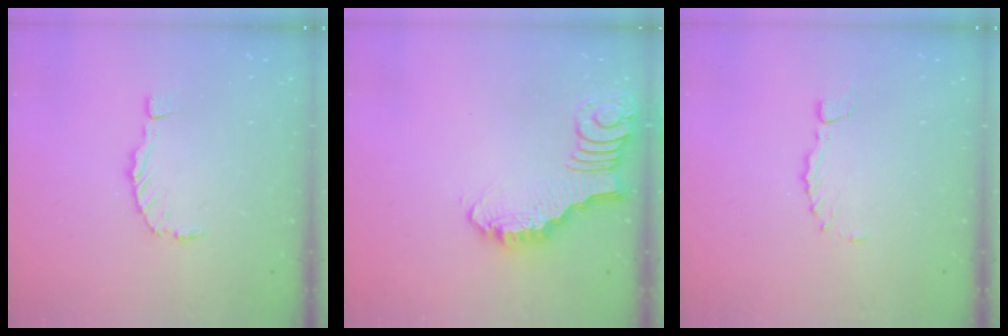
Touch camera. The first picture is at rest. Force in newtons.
{"total": 2.9, "press": 2.9, "slide": 0.2}
{"total": 1.2, "press": 1.2, "slide": 0.3}